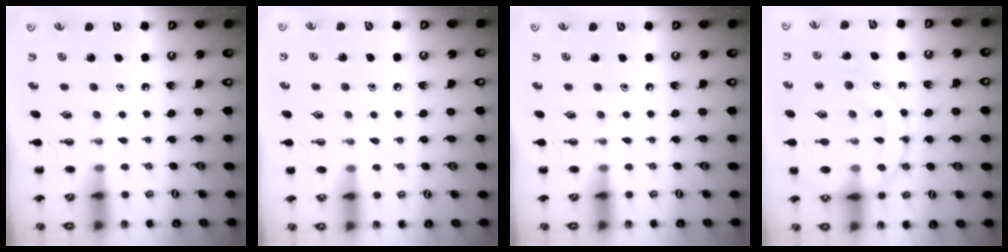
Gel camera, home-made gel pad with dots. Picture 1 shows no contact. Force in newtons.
{"total": 6.5, "press": 6.2, "slide": 2.0}
{"total": 0.0}
{"total": 15.9, "press": 15.8, "slide": 1.6}